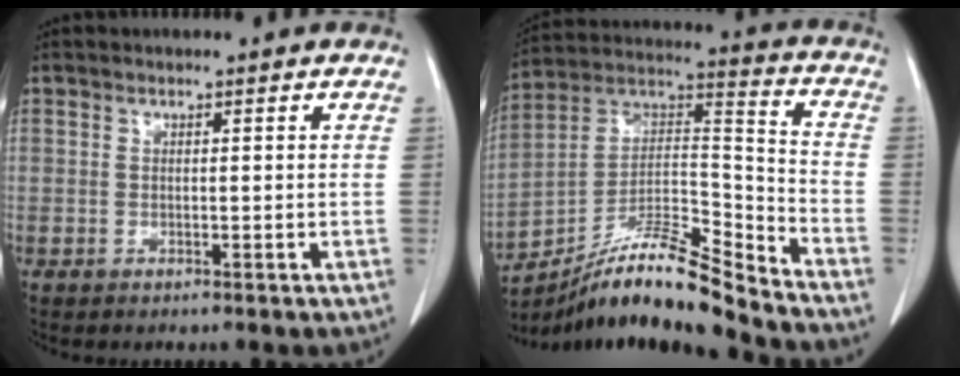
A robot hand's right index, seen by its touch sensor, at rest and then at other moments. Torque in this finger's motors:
{"motor_torque": [0.06, -0.58, 0.07, 0.00]}